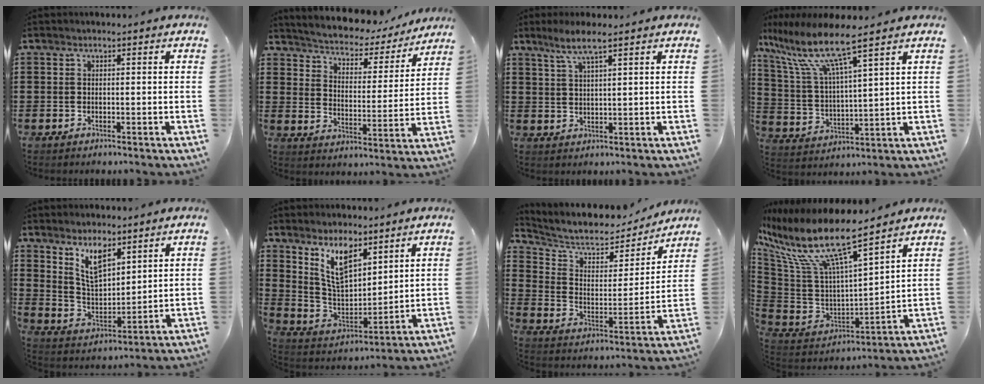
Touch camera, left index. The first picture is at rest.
{"total": 3.3, "force": [3.3, 0.6, 0.4], "torque": [-0.031, -0.031, 0.045]}
{"total": 4.5, "force": [3.0, 0.3, 3.3], "torque": [-0.072, 0.003, 0.053]}
{"total": 10.1, "force": [7.6, 0.6, 6.7], "torque": [-0.166, -0.041, 0.122]}
{"total": 7.5, "force": [5.3, 3.2, 4.2], "torque": [-0.093, -0.013, 0.097]}
{"total": 9.5, "force": [6.5, 4.1, 5.5], "torque": [-0.120, -0.017, 0.122]}
{"total": 7.7, "force": [6.6, 2.6, 3.1], "torque": [-0.087, -0.040, 0.109]}
{"total": 12.9, "force": [8.0, 2.8, 9.7], "torque": [-0.226, -0.056, 0.129]}